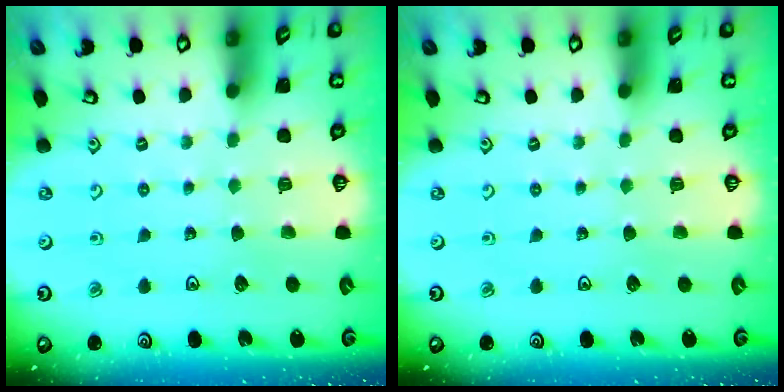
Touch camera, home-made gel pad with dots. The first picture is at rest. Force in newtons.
{"total": 0.0}